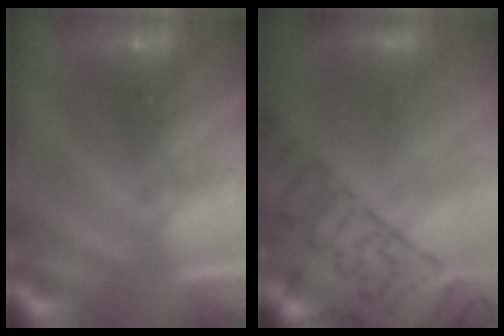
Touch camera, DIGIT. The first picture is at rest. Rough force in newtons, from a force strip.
{"total": 8.1}